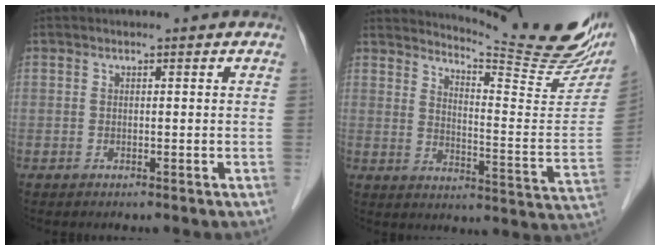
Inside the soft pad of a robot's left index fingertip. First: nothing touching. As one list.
[{"total": 20.9, "force": [18.8, 0.8, 9.1], "torque": [-0.135, -0.098, 0.232]}]